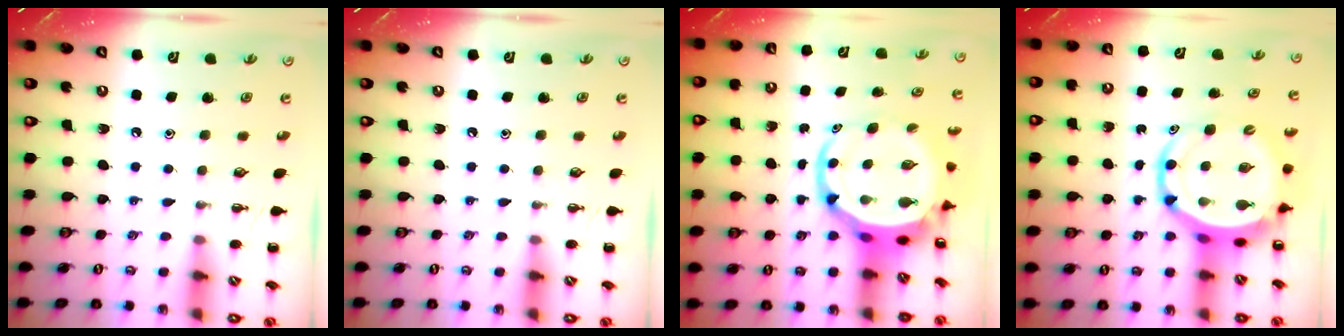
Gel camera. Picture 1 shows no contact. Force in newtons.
{"total": 0.0}
{"total": 8.5, "press": 8.0, "slide": 2.9}
{"total": 8.9, "press": 8.5, "slide": 2.5}